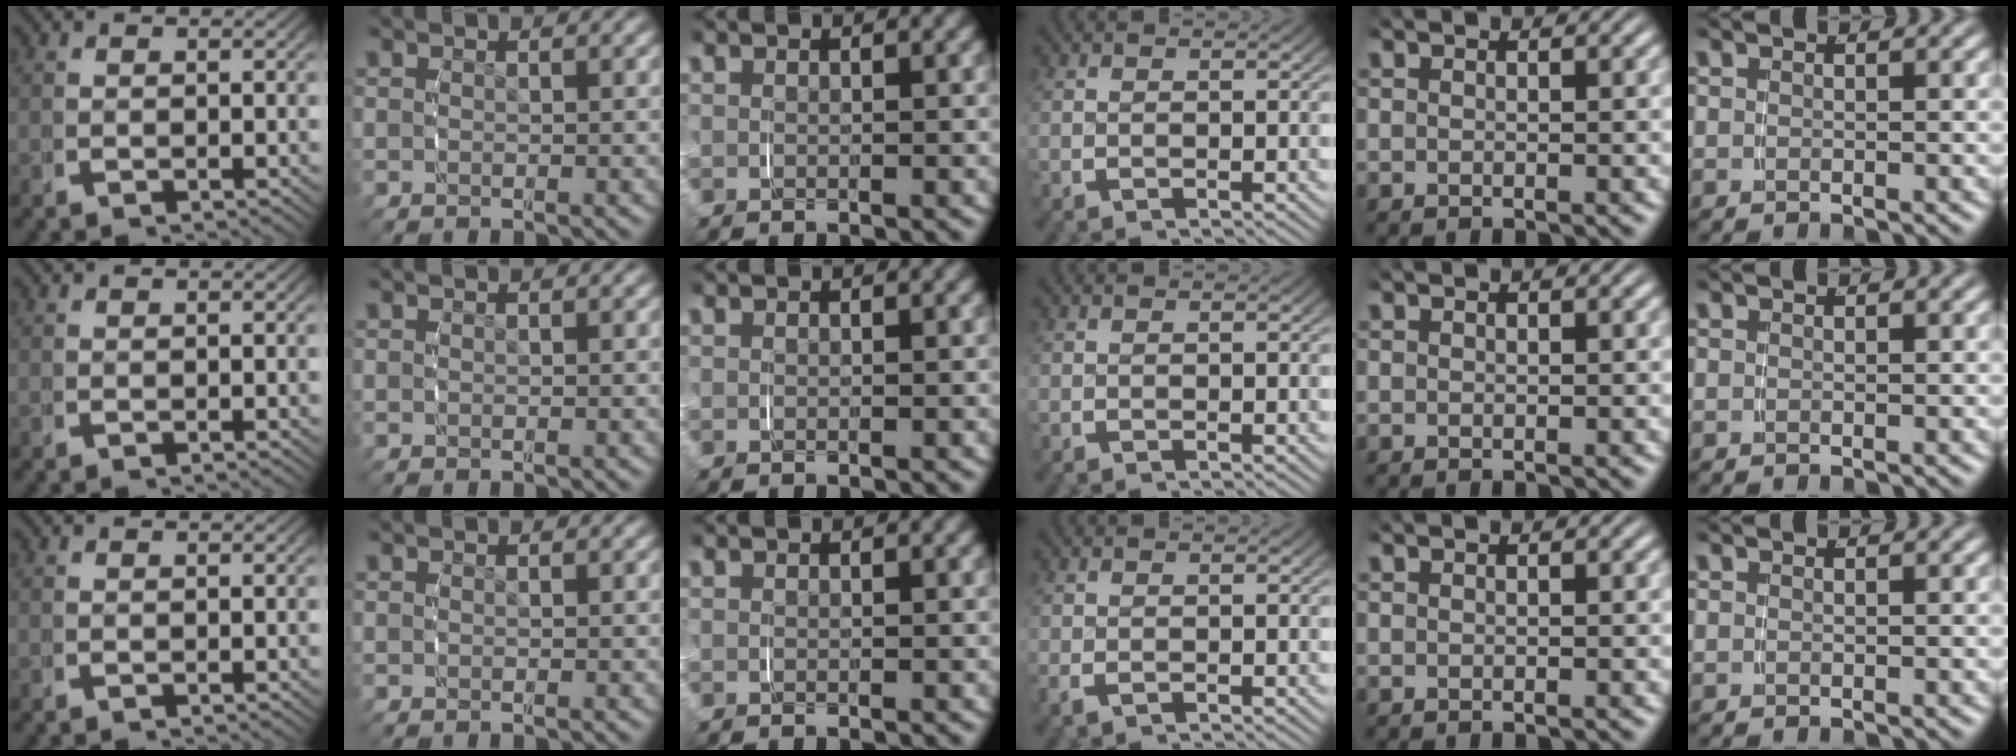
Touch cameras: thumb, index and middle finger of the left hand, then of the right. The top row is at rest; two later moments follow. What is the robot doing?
{"motion": "grasp_and_lifting", "object": "napkin"}